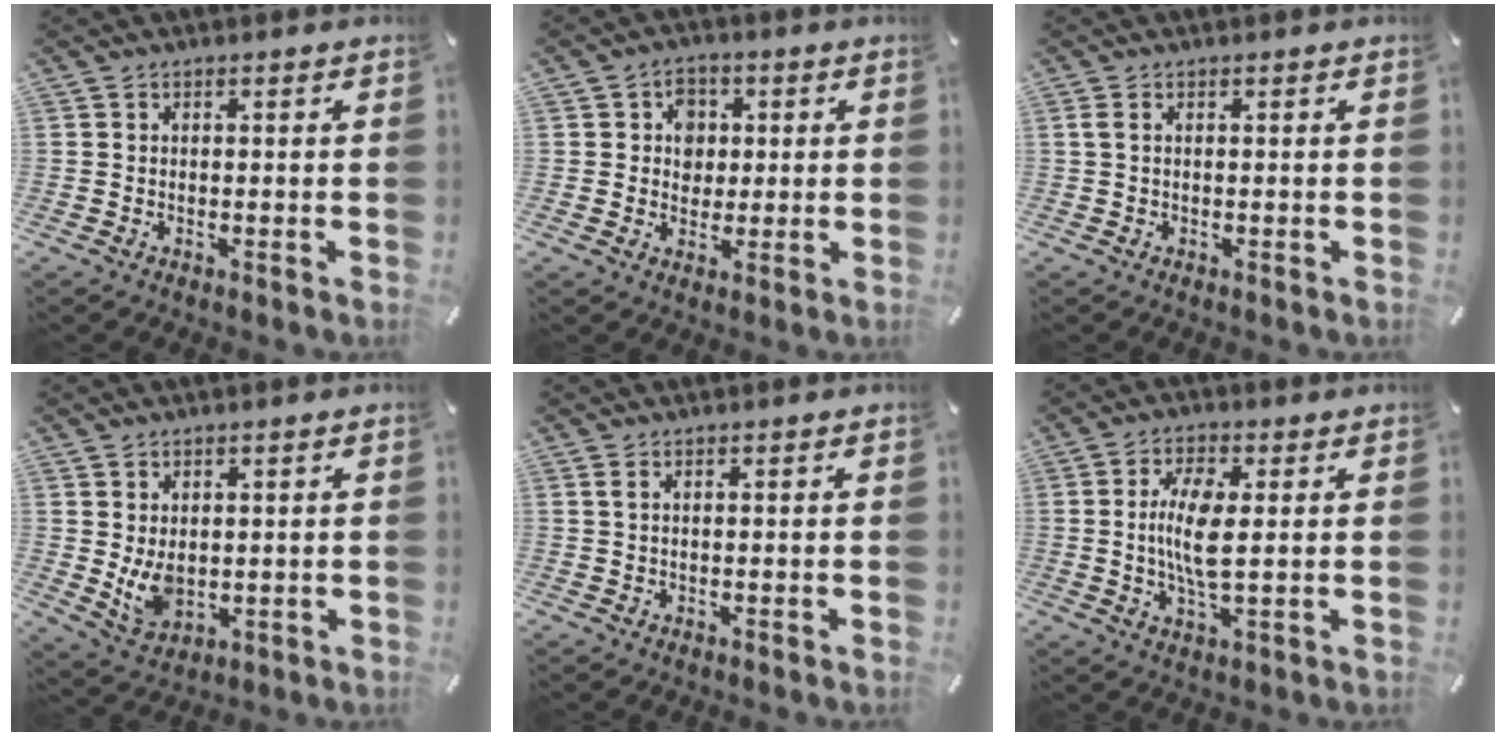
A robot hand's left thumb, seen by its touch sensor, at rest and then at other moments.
{"total": 5.8, "force": [0.9, 5.4, 2.1], "torque": [-0.022, 0.000, 0.010]}
{"total": 0.9, "force": [0.0, 0.2, 0.9], "torque": [-0.018, -0.001, 0.000]}
{"total": 6.3, "force": [1.0, 4.9, 3.8], "torque": [-0.084, -0.012, 0.018]}
{"total": 0.8, "force": [0.3, 0.1, 0.7], "torque": [-0.015, 0.000, 0.005]}
{"total": 8.6, "force": [0.6, 2.9, 8.0], "torque": [-0.178, -0.008, 0.004]}